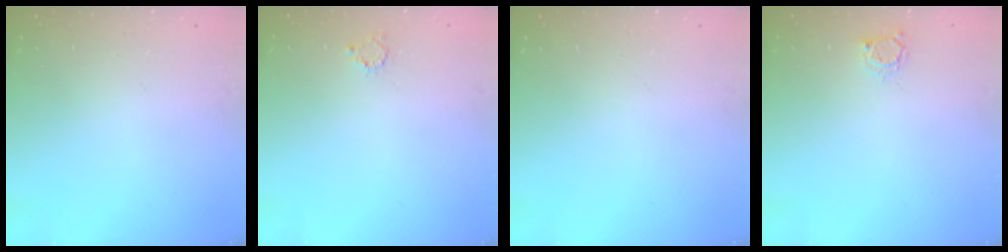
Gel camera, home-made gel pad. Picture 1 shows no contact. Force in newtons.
{"total": 2.4, "press": 2.4, "slide": 0.4}
{"total": 0.0}
{"total": 3.2, "press": 3.2, "slide": 0.3}